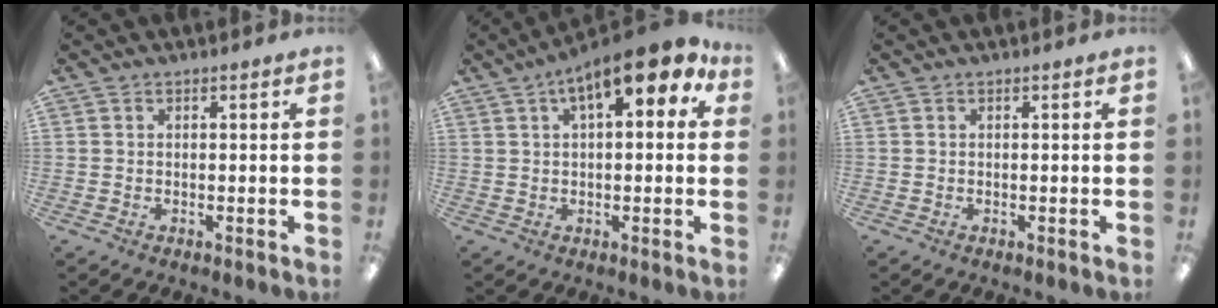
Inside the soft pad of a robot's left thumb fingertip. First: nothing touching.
{"total": 10.9, "force": [5.5, 4.2, 8.5], "torque": [-0.118, -0.016, 0.089]}
{"total": 0.0}